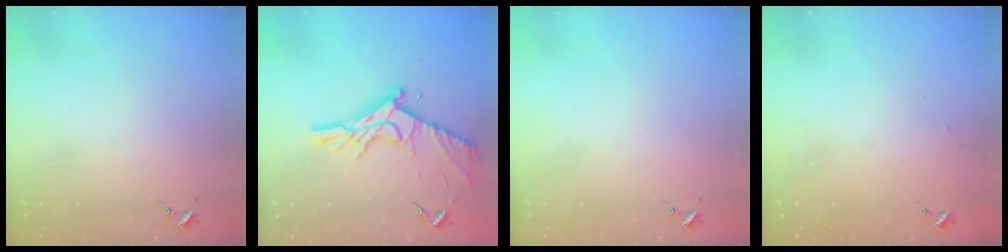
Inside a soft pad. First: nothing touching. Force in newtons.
{"total": 13.9, "press": 13.9, "slide": 0.7}
{"total": 0.0}
{"total": 3.2, "press": 3.2, "slide": 0.3}